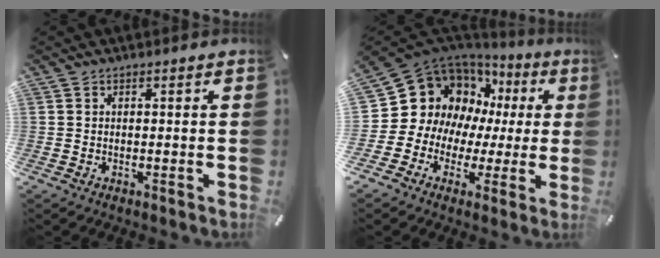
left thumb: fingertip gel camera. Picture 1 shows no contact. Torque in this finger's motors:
{"motor_torque": [2.02, 2.96, 0.03, 0.25, 0.09]}